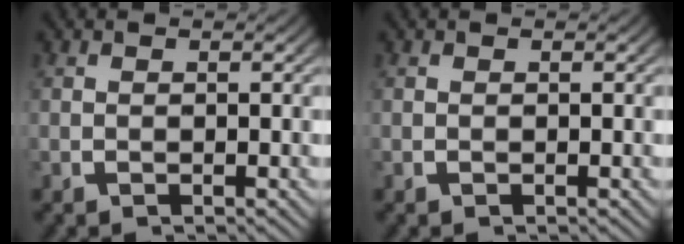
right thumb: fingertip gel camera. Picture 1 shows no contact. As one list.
[{"total": 0.0}]